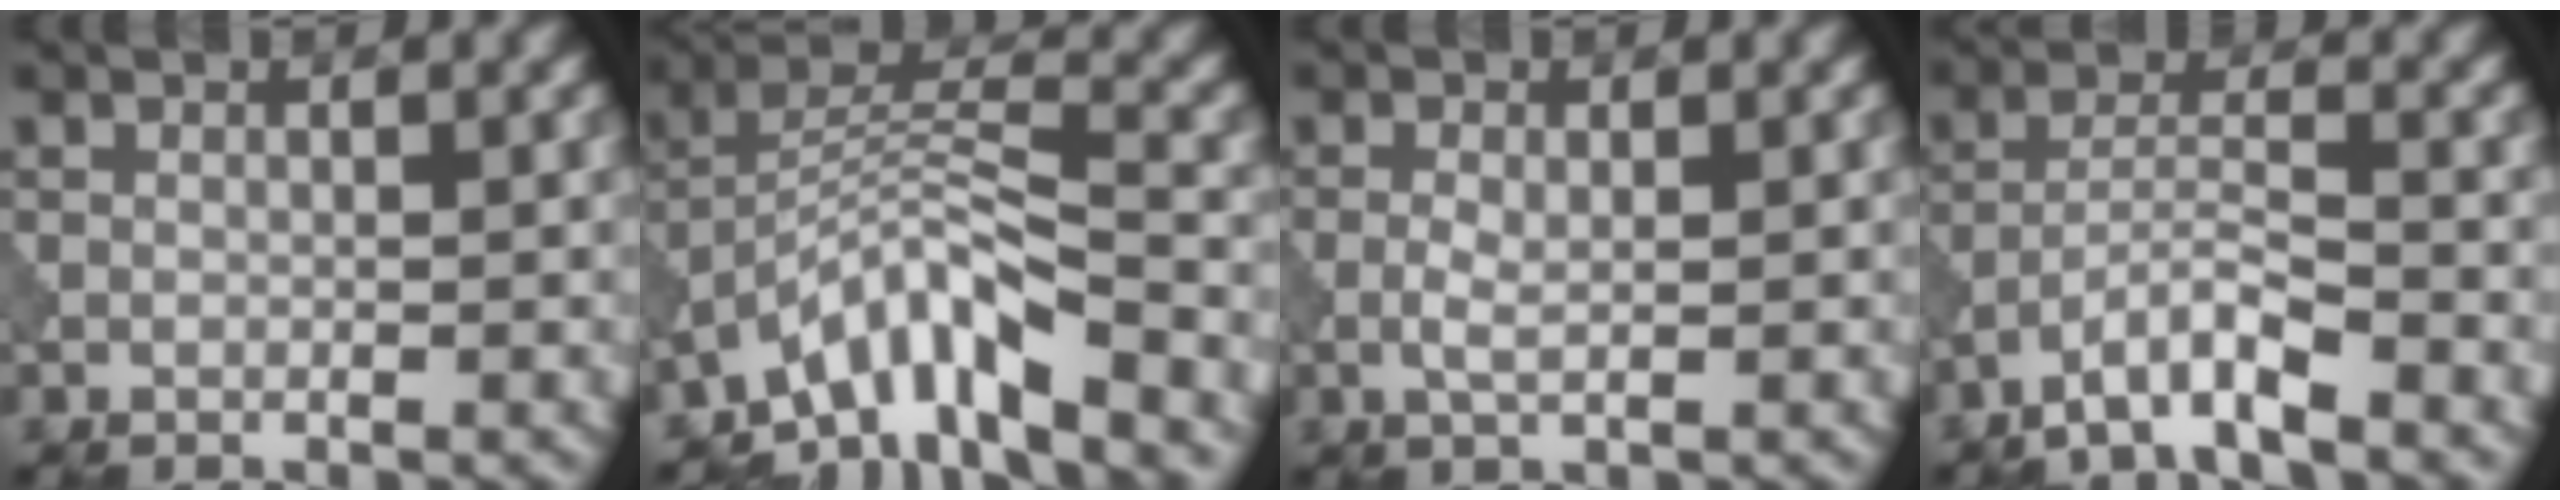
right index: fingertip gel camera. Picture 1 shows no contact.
{"total": 7.3, "force": [-5.5, 1.5, 4.6], "torque": [-0.075, 0.010, -0.108]}
{"total": 1.4, "force": [-0.2, 0.5, 1.3], "torque": [-0.030, 0.001, -0.006]}
{"total": 4.3, "force": [-3.2, 0.5, 2.8], "torque": [-0.051, 0.009, -0.068]}